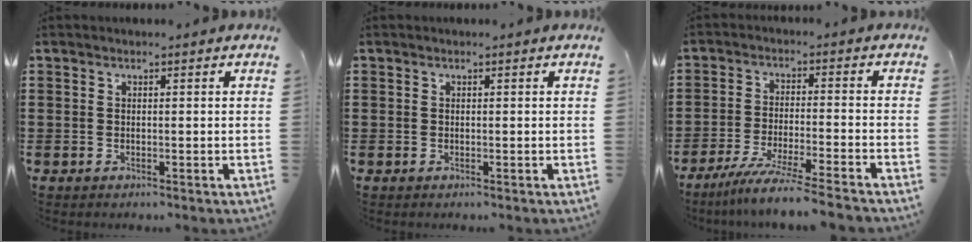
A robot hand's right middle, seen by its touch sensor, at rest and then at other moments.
{"total": 0.0}
{"total": 6.6, "force": [-5.8, -0.6, 3.0], "torque": [-0.064, -0.020, -0.113]}